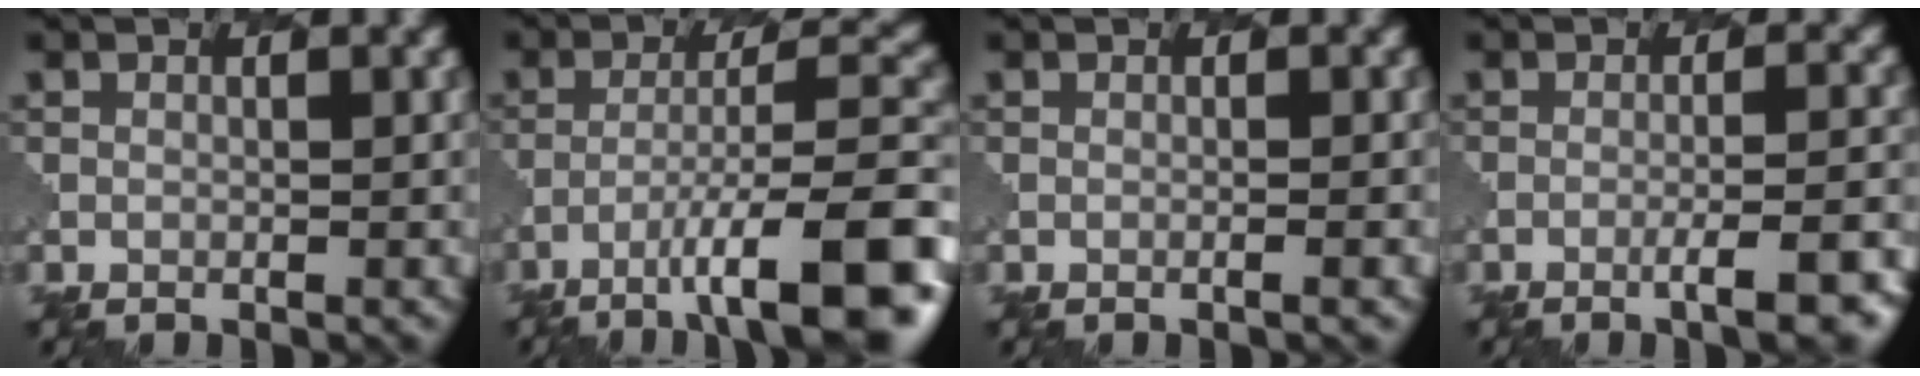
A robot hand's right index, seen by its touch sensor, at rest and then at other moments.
{"total": 11.7, "force": [-6.6, 2.9, 9.3], "torque": [-0.141, 0.005, -0.103]}
{"total": 1.0, "force": [-0.1, 0.2, 0.9], "torque": [-0.005, 0.000, -0.007]}
{"total": 5.4, "force": [-2.9, 1.2, 4.4], "torque": [-0.054, 0.003, -0.039]}